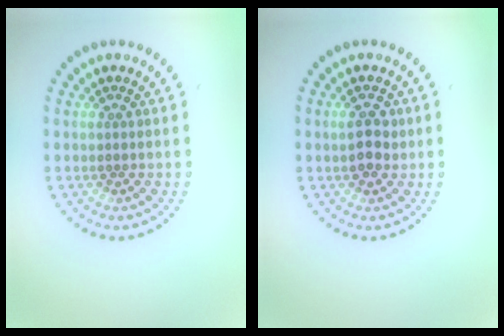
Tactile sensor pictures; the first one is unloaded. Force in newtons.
{"total": 2.5, "press": 2.5, "slide": 0.4}